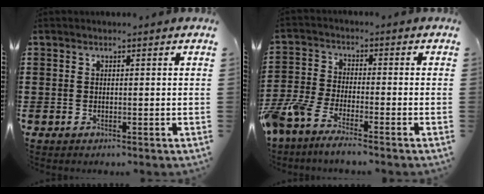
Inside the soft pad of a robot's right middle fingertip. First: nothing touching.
{"total": 5.3, "force": [-4.9, 0.5, 2.1], "torque": [-0.069, -0.014, -0.102]}